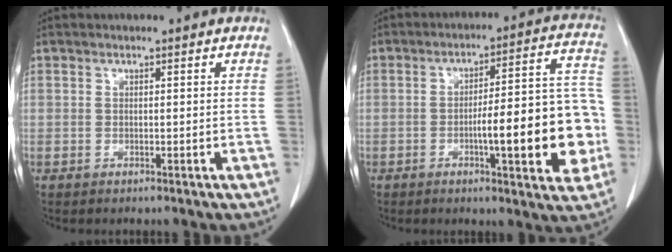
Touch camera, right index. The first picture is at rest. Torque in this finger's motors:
{"motor_torque": [0.97, 0.38, 0.64, 0.11]}